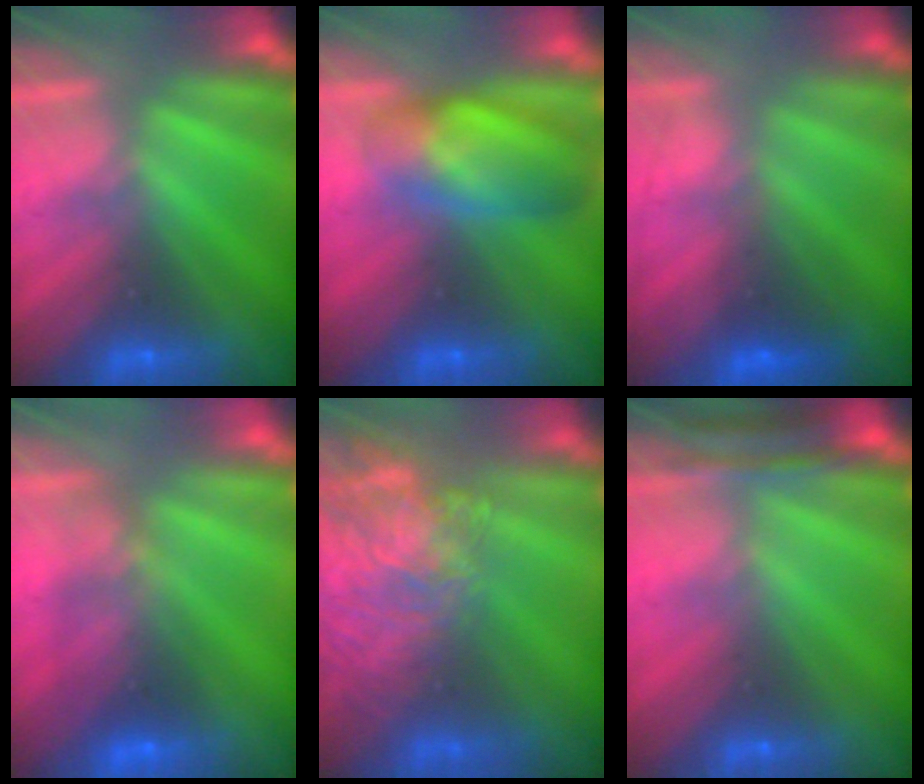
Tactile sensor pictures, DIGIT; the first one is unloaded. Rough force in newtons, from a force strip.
{"total": 9.8}
{"total": 3.3}
{"total": 7.5}
{"total": 10.6}
{"total": 4.4}